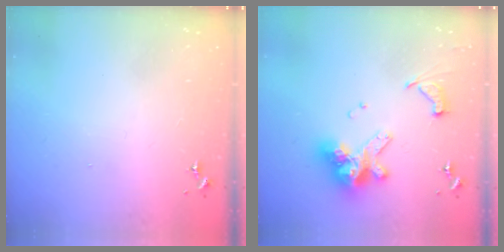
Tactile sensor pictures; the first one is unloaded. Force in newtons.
{"total": 14.8, "press": 14.7, "slide": 1.6}